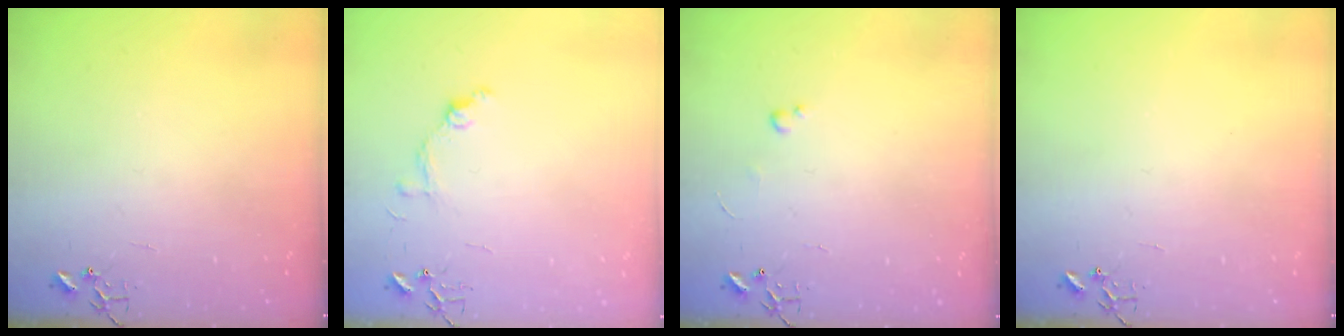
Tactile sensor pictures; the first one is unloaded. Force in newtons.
{"total": 7.9, "press": 7.9, "slide": 0.7}
{"total": 2.4, "press": 2.3, "slide": 0.4}
{"total": 0.0}